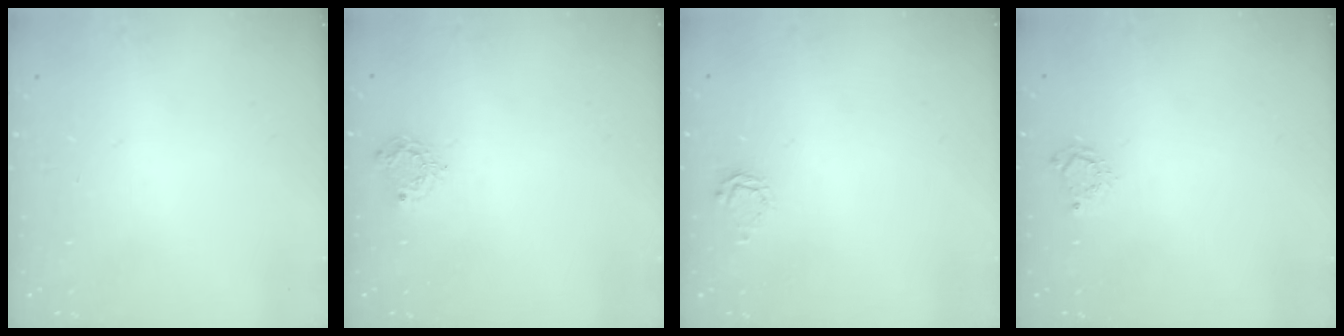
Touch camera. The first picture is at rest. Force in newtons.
{"total": 6.2, "press": 6.1, "slide": 0.4}
{"total": 3.6, "press": 3.6, "slide": 0.4}
{"total": 4.0, "press": 3.9, "slide": 0.5}